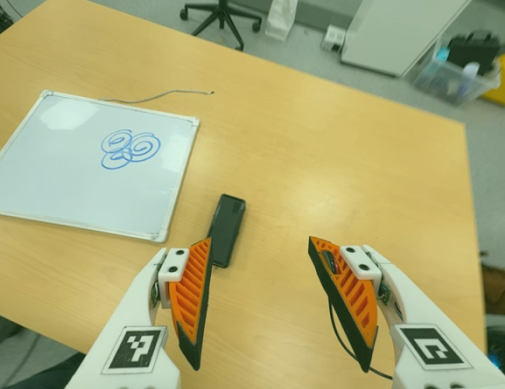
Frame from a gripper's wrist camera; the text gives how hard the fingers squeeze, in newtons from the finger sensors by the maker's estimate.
{"total": 0.0}